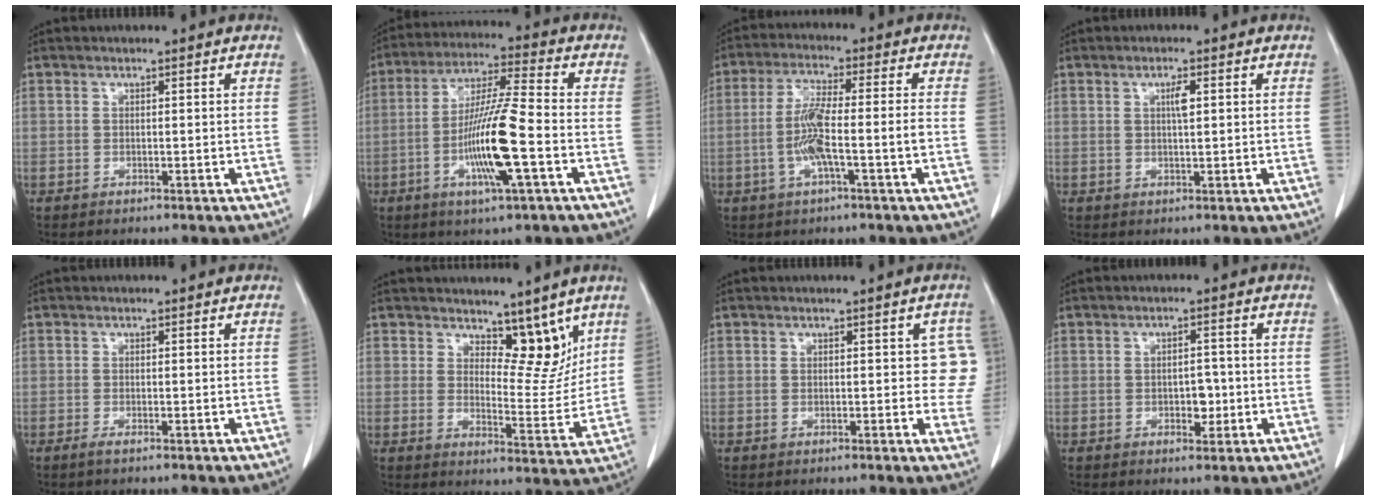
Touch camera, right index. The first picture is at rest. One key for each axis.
{"total": 12.9, "fx": -3.7, "fy": 0.2, "fz": 12.4, "tx": -0.243, "ty": -0.008, "tz": -0.071}
{"total": 7.2, "fx": -2.0, "fy": 0.1, "fz": 6.9, "tx": -0.144, "ty": 0.010, "tz": -0.036}
{"total": 2.0, "fx": 0.6, "fy": 0.4, "fz": 1.9, "tx": -0.034, "ty": 0.001, "tz": 0.010}
{"total": 0.8, "fx": -0.6, "fy": -0.1, "fz": 0.6, "tx": -0.013, "ty": -0.002, "tz": -0.013}
{"total": 7.3, "fx": 5.3, "fy": 3.3, "fz": 3.9, "tx": -0.036, "ty": -0.012, "tz": 0.085}
{"total": 4.6, "fx": 0.9, "fy": 2.8, "fz": 3.5, "tx": -0.010, "ty": 0.010, "tz": 0.004}
{"total": 2.9, "fx": -0.6, "fy": 1.6, "fz": 2.3, "tx": -0.034, "ty": 0.003, "tz": -0.002}